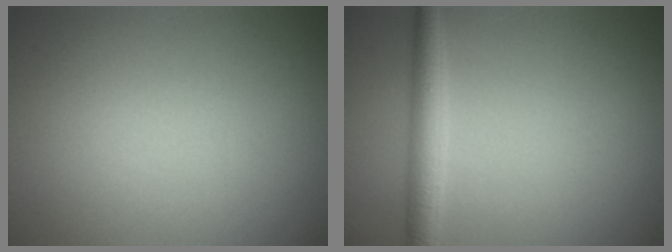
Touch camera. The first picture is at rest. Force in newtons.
{"total": 2.8, "press": 2.8, "slide": 0.1}